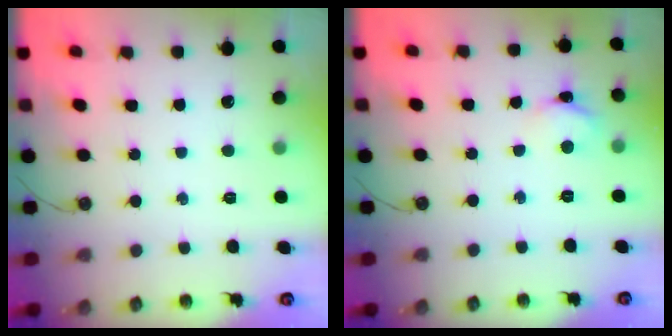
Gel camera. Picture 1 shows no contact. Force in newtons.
{"total": 3.6, "press": 3.6, "slide": 0.2}